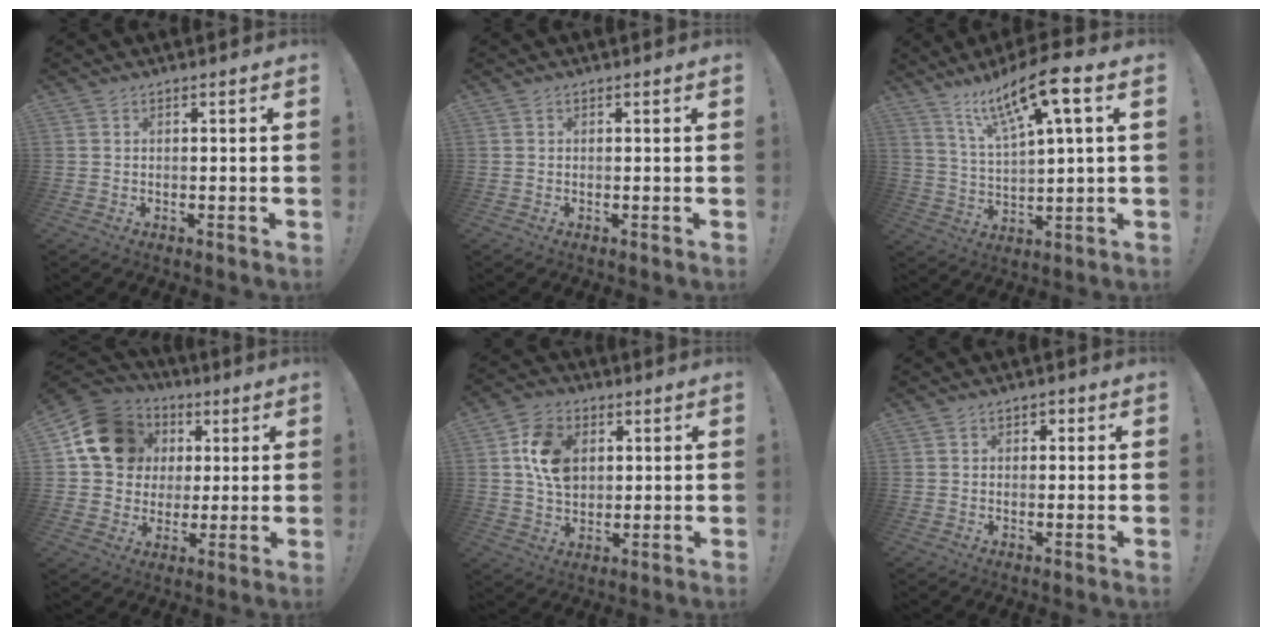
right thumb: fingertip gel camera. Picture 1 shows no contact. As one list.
[{"total": 0.0}, {"total": 14.4, "force": [8.1, 2.9, 11.6], "torque": [-0.202, -0.034, 0.126]}, {"total": 17.1, "force": [5.3, 14.3, 7.6], "torque": [-0.104, -0.010, 0.117]}, {"total": 12.6, "force": [3.2, 9.5, 7.7], "torque": [-0.113, 0.003, 0.063]}, {"total": 1.8, "force": [0.1, 1.6, 0.8], "torque": [-0.004, 0.004, -0.001]}]